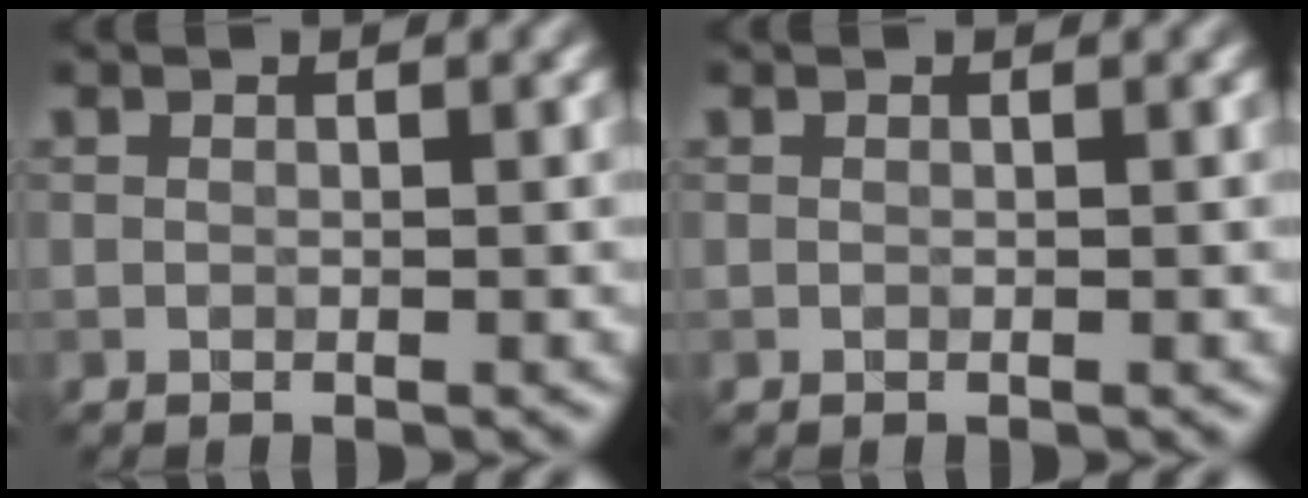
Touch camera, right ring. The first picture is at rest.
{"total": 0.0}